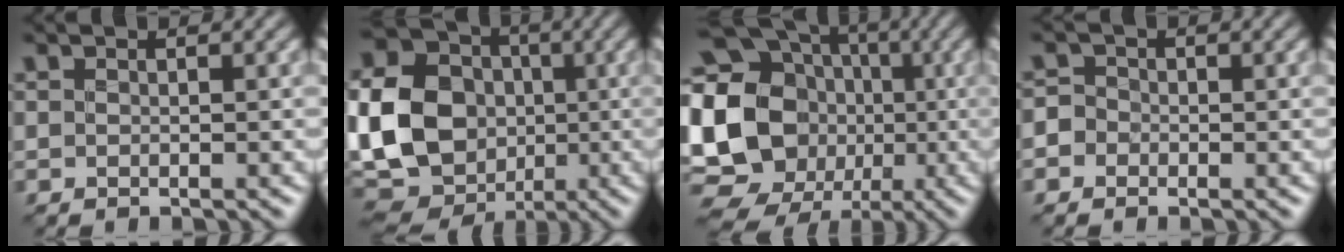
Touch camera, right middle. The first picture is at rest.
{"total": 19.1, "force": [-2.8, 16.5, 9.2], "torque": [-0.207, -0.001, -0.091]}
{"total": 22.6, "force": [-3.0, 20.1, 10.0], "torque": [-0.192, 0.020, -0.101]}
{"total": 2.8, "force": [-1.2, 2.5, 0.2], "torque": [0.029, 0.016, -0.038]}